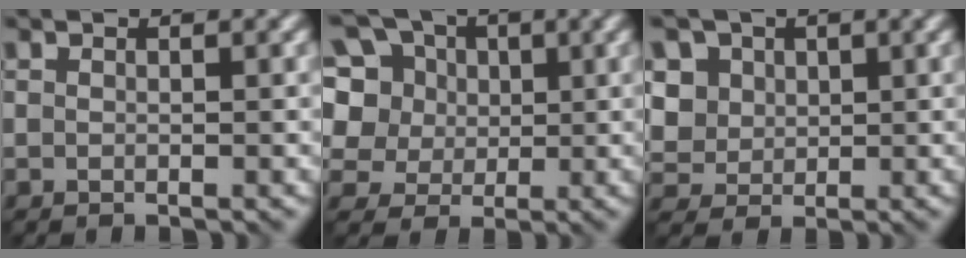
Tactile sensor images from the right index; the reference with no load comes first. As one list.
[{"total": 10.9, "force": [4.1, 8.4, 5.7], "torque": [-0.126, 0.033, 0.053]}, {"total": 8.1, "force": [2.8, 6.7, 3.7], "torque": [-0.084, 0.019, 0.035]}]